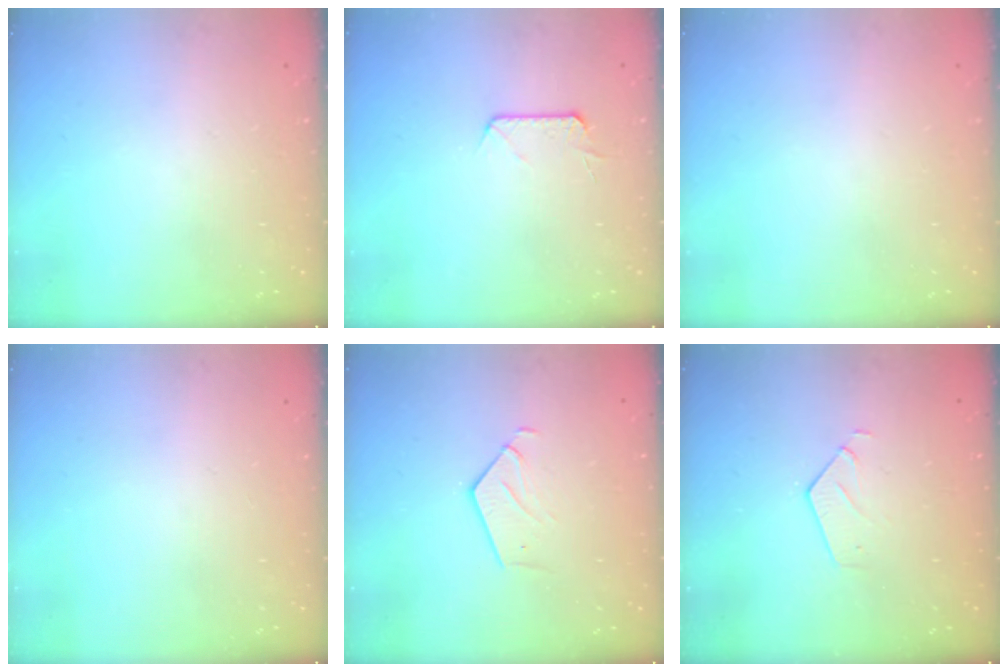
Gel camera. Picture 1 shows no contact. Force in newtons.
{"total": 6.6, "press": 6.6, "slide": 0.8}
{"total": 0.0}
{"total": 0.0}
{"total": 2.8, "press": 2.8, "slide": 0.2}
{"total": 2.6, "press": 2.6, "slide": 0.2}